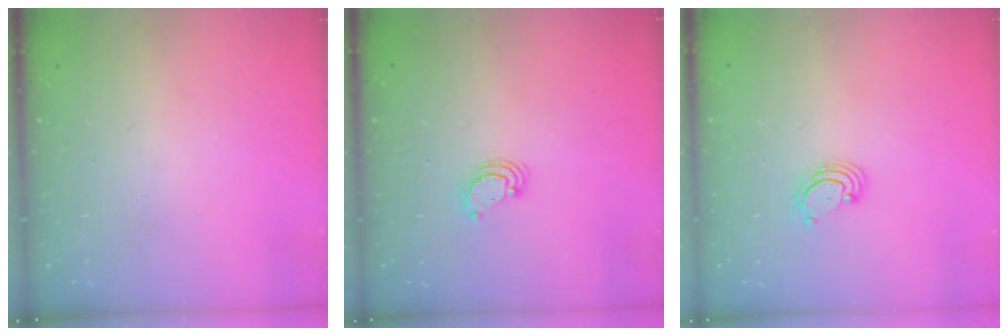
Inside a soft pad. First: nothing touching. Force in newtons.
{"total": 3.0, "press": 2.9, "slide": 0.3}
{"total": 2.7, "press": 2.7, "slide": 0.7}